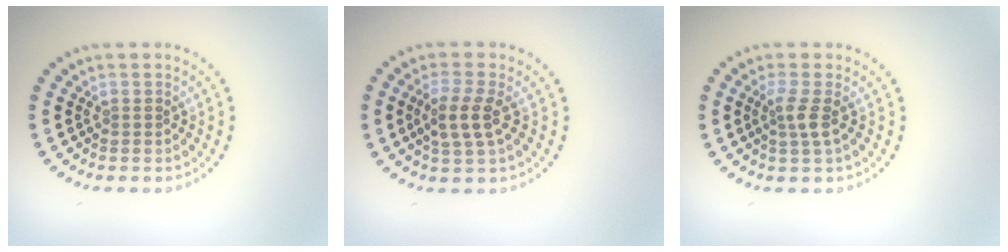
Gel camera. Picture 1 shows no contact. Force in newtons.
{"total": 2.9, "press": 2.6, "slide": 1.2}
{"total": 1.8, "press": 1.4, "slide": 1.2}